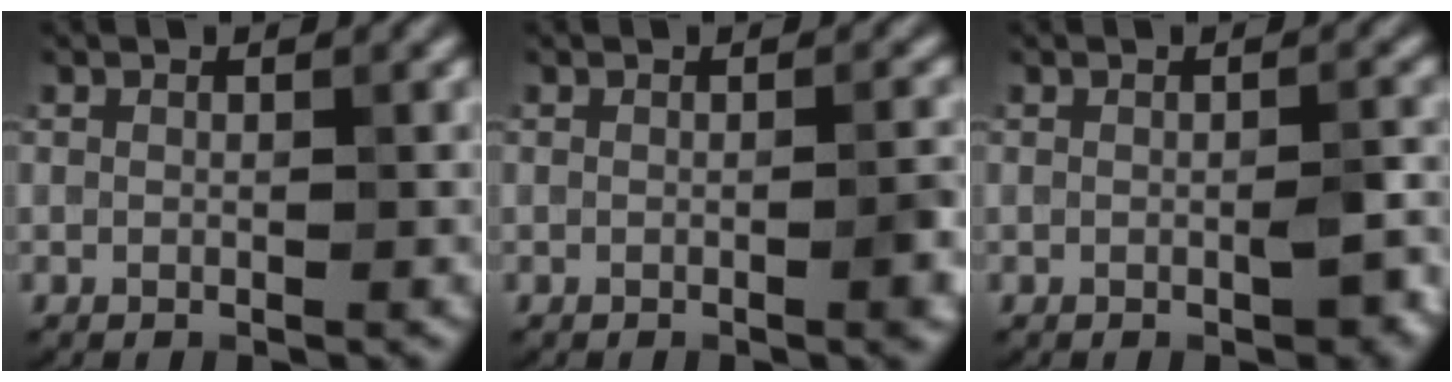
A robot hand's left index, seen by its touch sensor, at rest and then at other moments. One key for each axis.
{"total": 2.1, "fx": -0.5, "fy": 0.4, "fz": 2.0, "tx": -0.023, "ty": 0.002, "tz": -0.007}
{"total": 2.0, "fx": -0.6, "fy": 0.6, "fz": 1.8, "tx": -0.025, "ty": -0.002, "tz": -0.006}